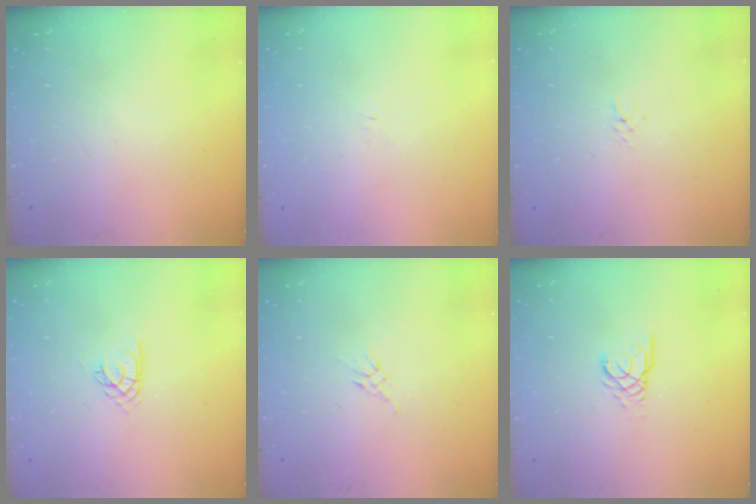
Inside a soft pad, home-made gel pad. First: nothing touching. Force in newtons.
{"total": 2.6, "press": 2.5, "slide": 0.6}
{"total": 1.9, "press": 1.9, "slide": 0.3}
{"total": 1.8, "press": 1.8, "slide": 0.2}
{"total": 2.6, "press": 2.5, "slide": 0.7}
{"total": 2.4, "press": 2.4, "slide": 0.1}